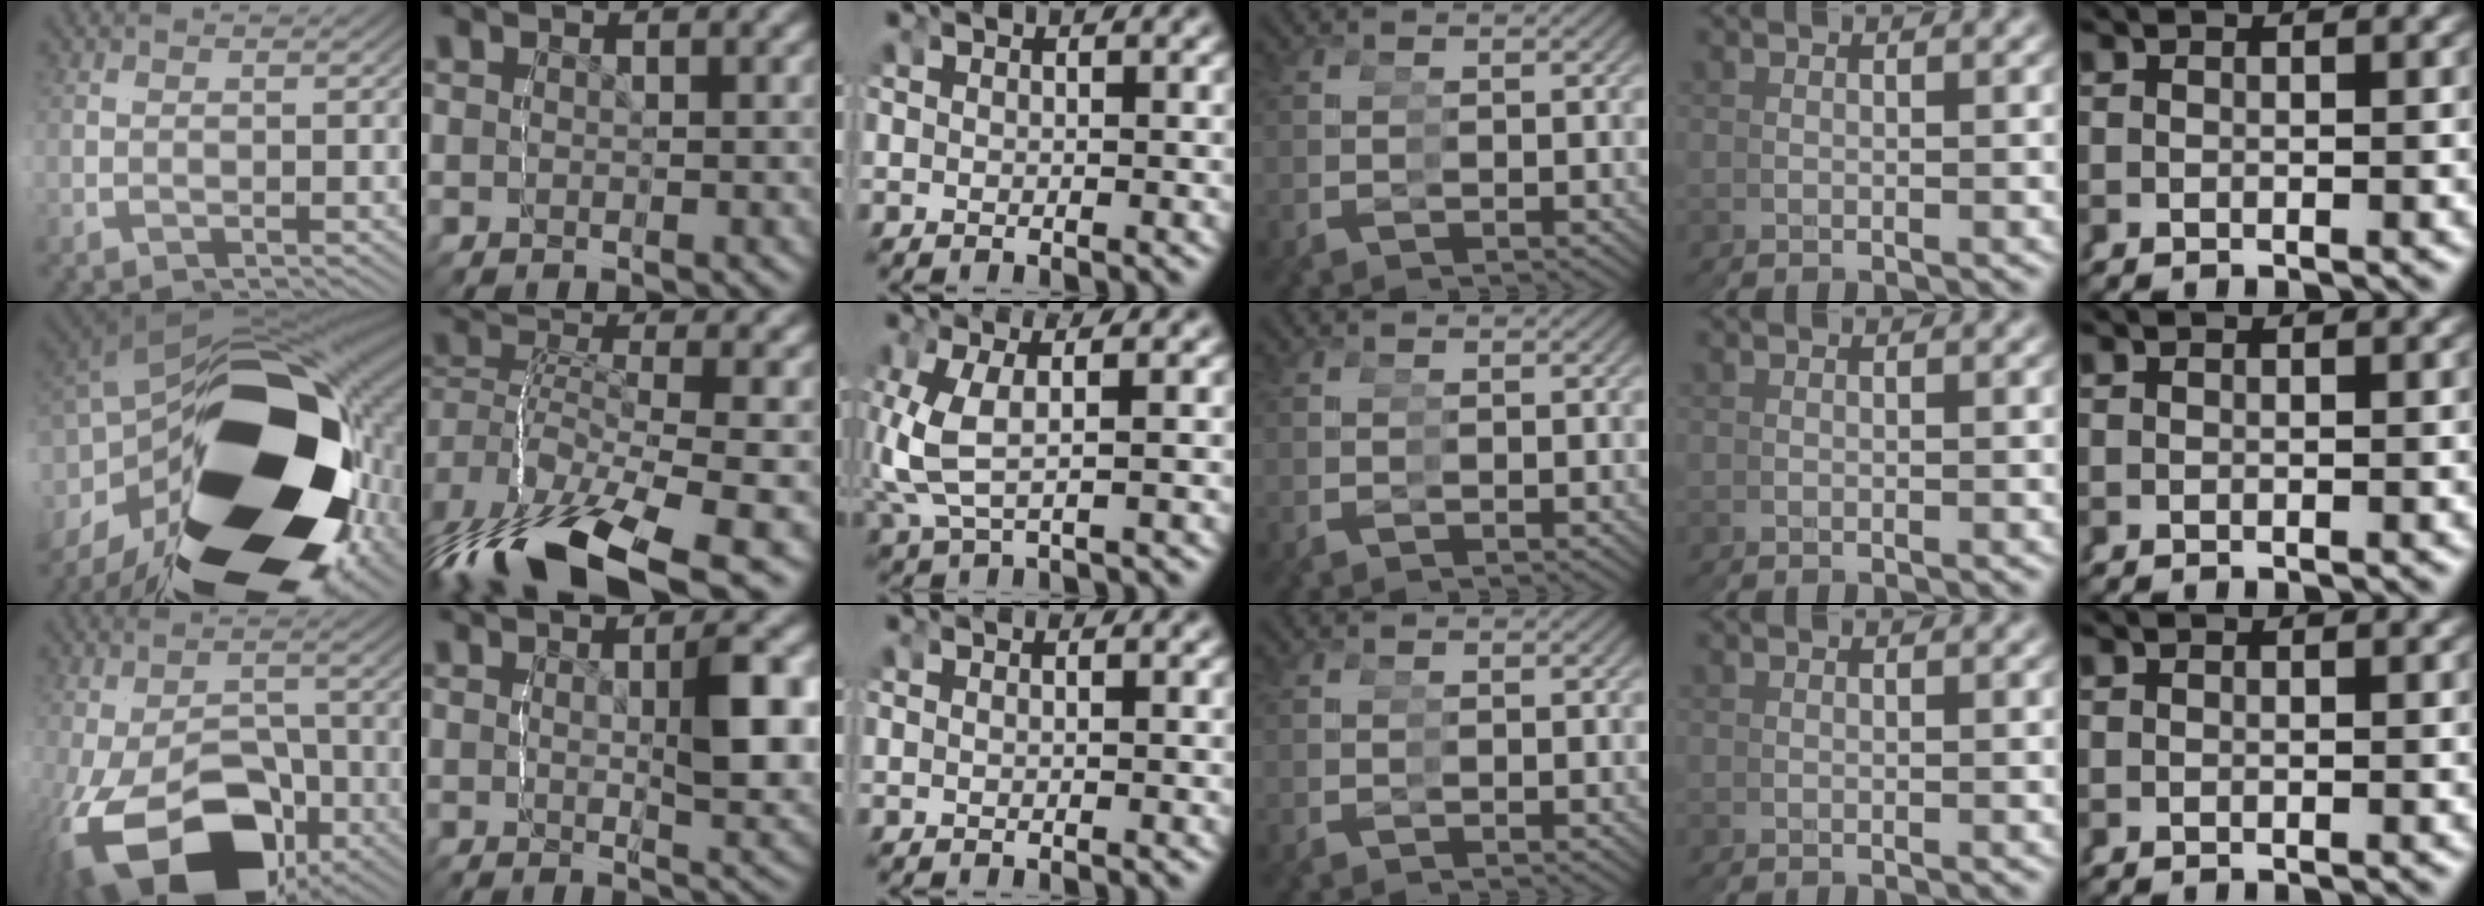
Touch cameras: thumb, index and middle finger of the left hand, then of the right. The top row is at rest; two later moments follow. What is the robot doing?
{"motion": "grasp_and_lifting", "object": "glasses"}